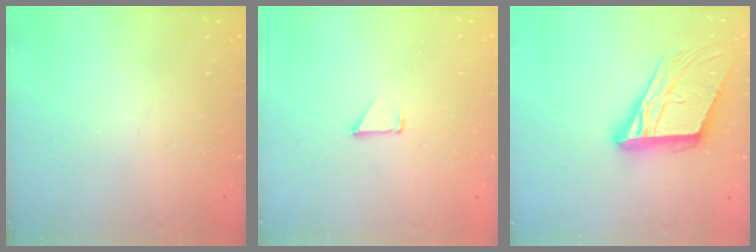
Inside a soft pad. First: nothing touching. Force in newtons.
{"total": 0.7, "press": 0.7, "slide": 0.1}
{"total": 17.6, "press": 17.4, "slide": 2.6}